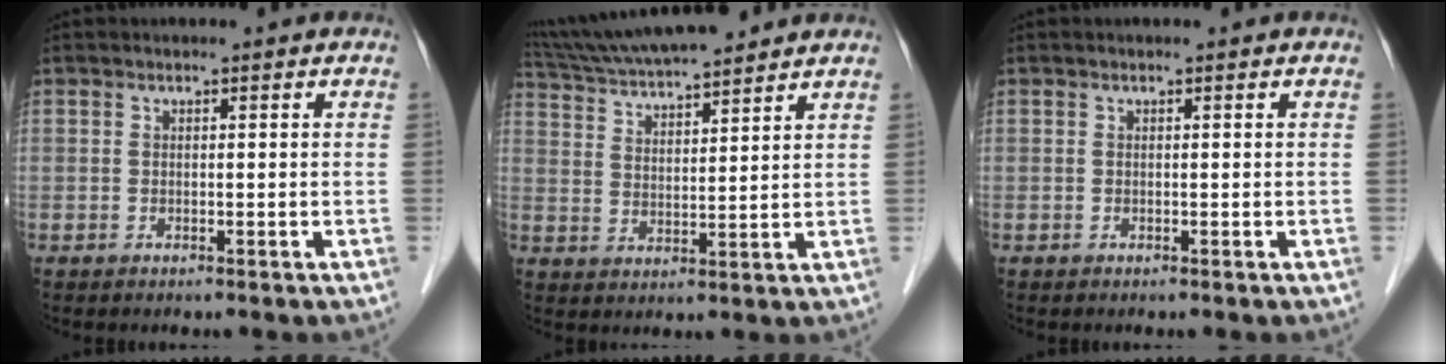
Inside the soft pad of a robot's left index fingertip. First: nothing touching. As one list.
[{"total": 14.8, "force": [13.4, 1.2, 6.2], "torque": [-0.116, 0.028, 0.225]}, {"total": 0.0}]